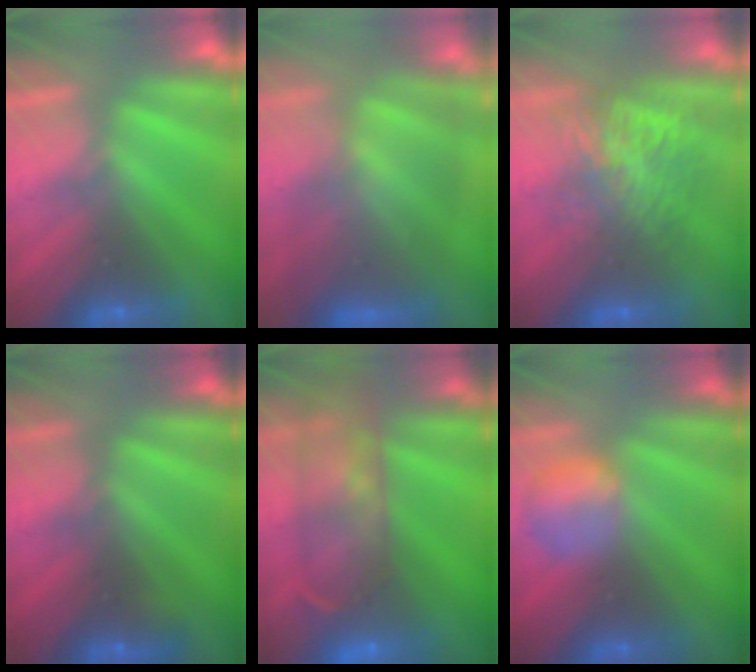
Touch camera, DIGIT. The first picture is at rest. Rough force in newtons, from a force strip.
{"total": 8.9}
{"total": 5.8}
{"total": 1.5}
{"total": 6.7}
{"total": 2.4}